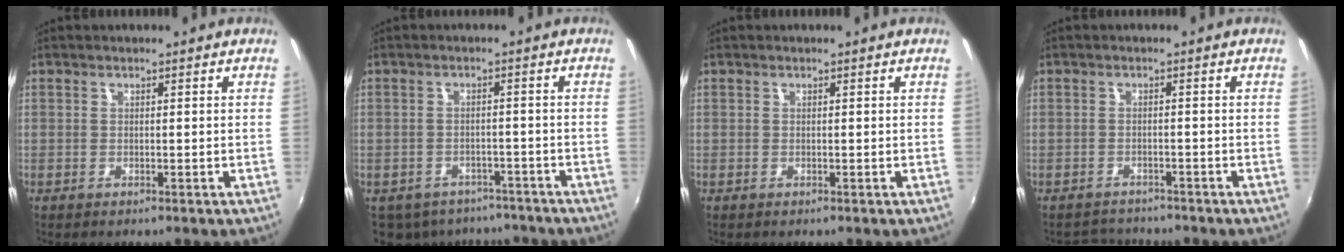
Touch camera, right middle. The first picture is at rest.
{"total": 12.2, "force": [-9.2, 6.9, 4.0], "torque": [-0.098, -0.002, -0.115]}
{"total": 0.0}
{"total": 4.2, "force": [-3.9, 1.4, 0.0], "torque": [-0.016, 0.003, -0.067]}